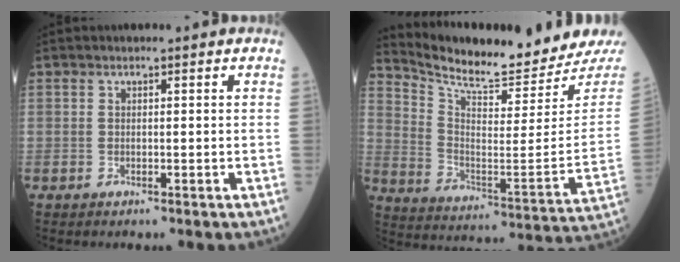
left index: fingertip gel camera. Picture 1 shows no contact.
{"total": 18.3, "force": [17.7, 0.9, 4.6], "torque": [-0.099, -0.090, 0.259]}